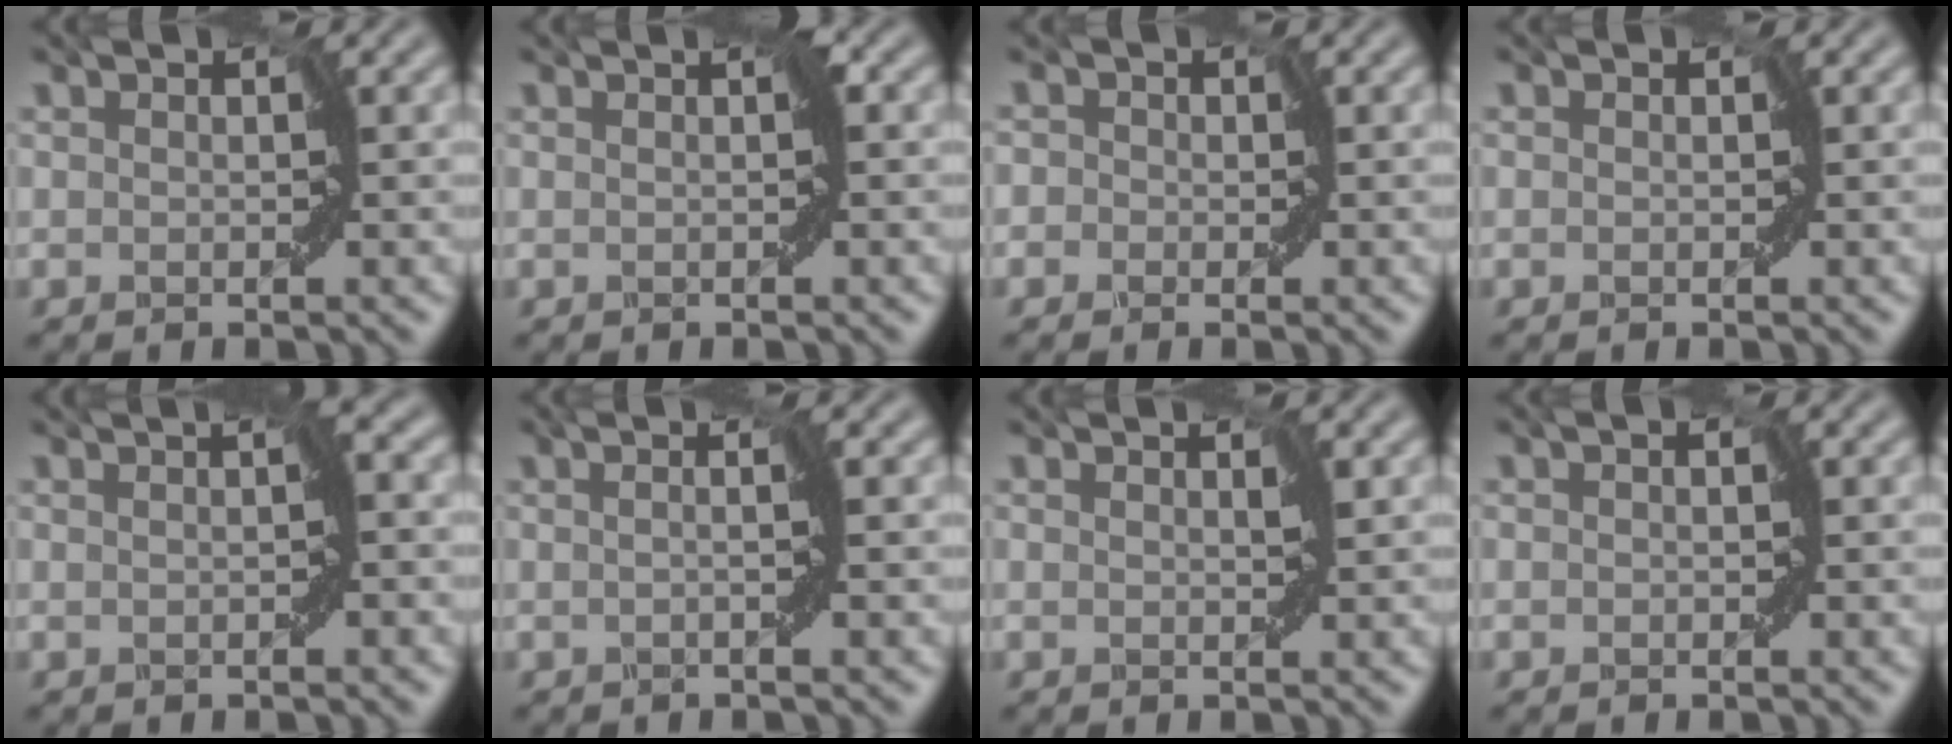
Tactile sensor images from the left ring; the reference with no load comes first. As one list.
[{"total": 0.6, "force": [-0.1, 0.0, 0.6], "torque": [-0.010, 0.000, -0.003]}, {"total": 2.3, "force": [-0.1, 2.3, 0.4], "torque": [0.017, 0.020, -0.037]}, {"total": 0.0}, {"total": 1.1, "force": [-0.2, 0.0, 1.1], "torque": [-0.023, 0.000, -0.007]}, {"total": 0.9, "force": [0.0, -0.6, 0.7], "torque": [-0.017, 0.000, -0.004]}, {"total": 0.5, "force": [0.3, 0.1, 0.4], "torque": [-0.005, -0.001, 0.003]}, {"total": 0.0}]